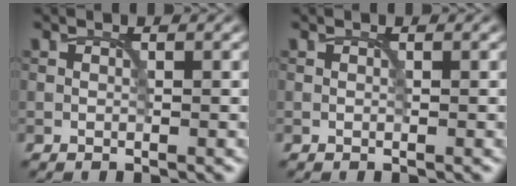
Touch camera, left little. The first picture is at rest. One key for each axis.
{"total": 0.0}